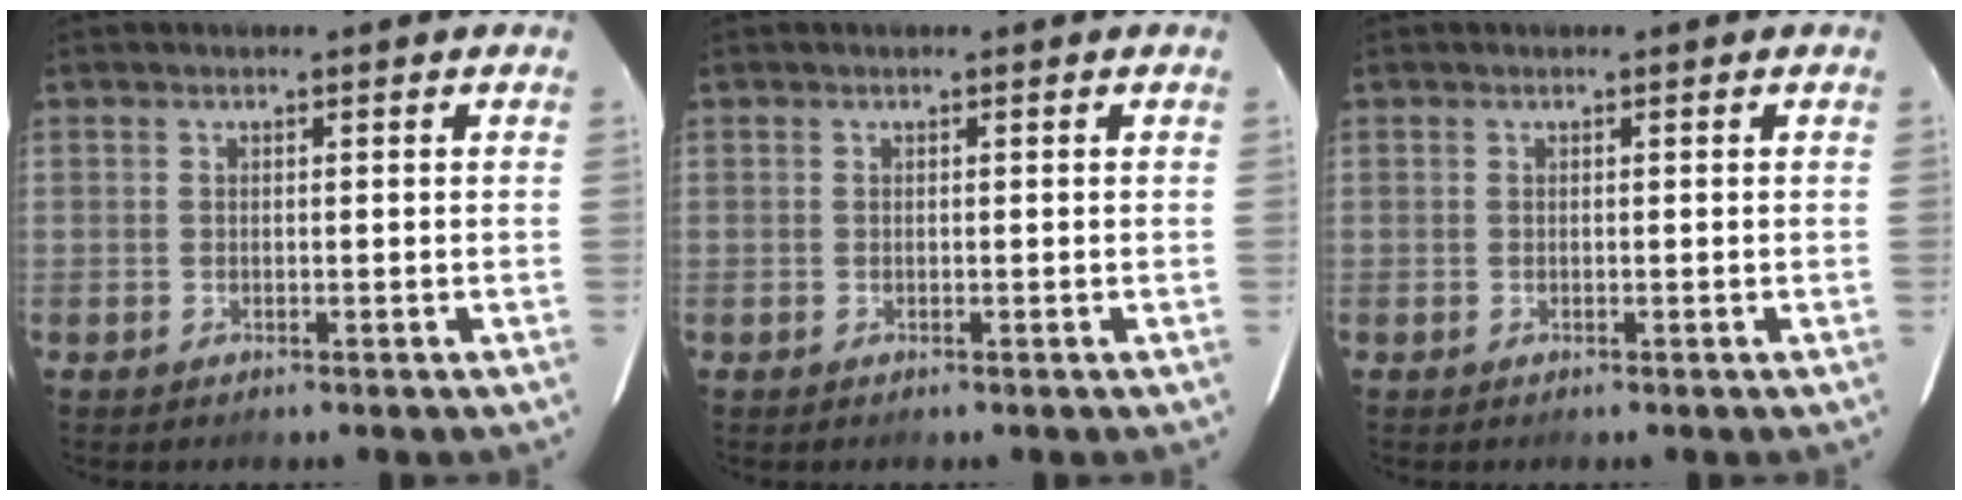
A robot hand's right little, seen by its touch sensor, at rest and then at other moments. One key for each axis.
{"total": 0.0}
{"total": 0.0}